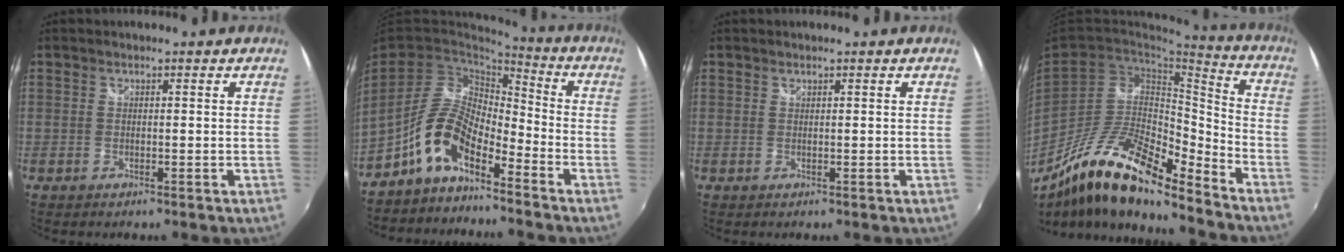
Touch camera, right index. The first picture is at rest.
{"total": 10.3, "force": [-6.6, 4.4, 6.6], "torque": [-0.140, 0.015, -0.131]}
{"total": 0.0}
{"total": 19.1, "force": [-14.0, 4.8, 12.1], "torque": [-0.215, -0.014, -0.259]}